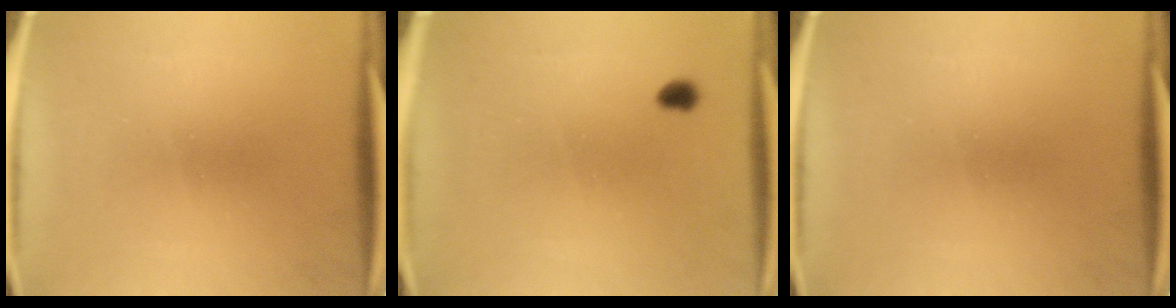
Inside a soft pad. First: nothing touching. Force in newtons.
{"total": 1.3}
{"total": 0.0}